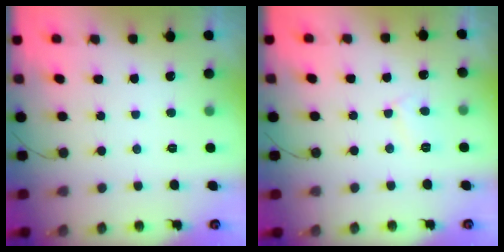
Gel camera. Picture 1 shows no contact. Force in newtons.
{"total": 4.6, "press": 4.6, "slide": 0.6}